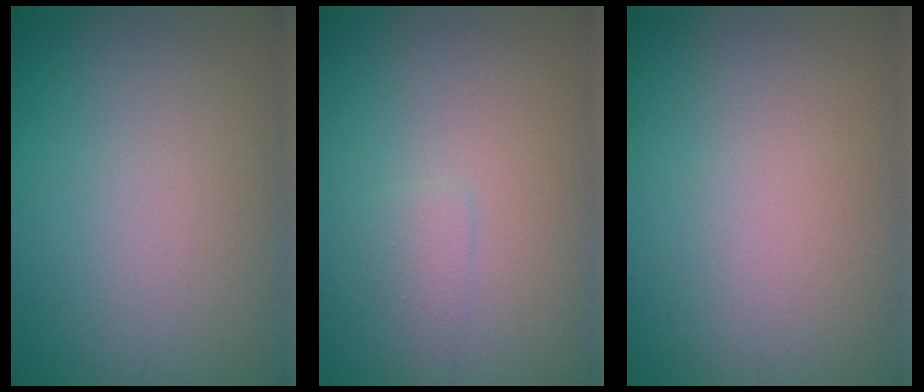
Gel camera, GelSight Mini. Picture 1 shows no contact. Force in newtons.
{"total": 0.9, "press": 0.9, "slide": 0.1}
{"total": 0.0}